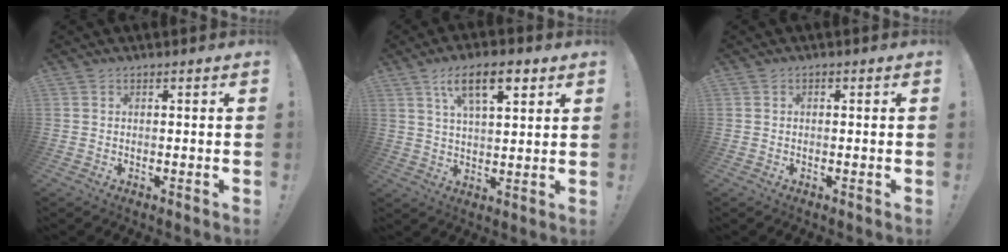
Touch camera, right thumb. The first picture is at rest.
{"total": 11.8, "force": [6.0, 4.5, 9.1], "torque": [-0.143, -0.013, 0.101]}
{"total": 0.5, "force": [-0.3, 0.4, 0.2], "torque": [-0.005, 0.002, -0.005]}